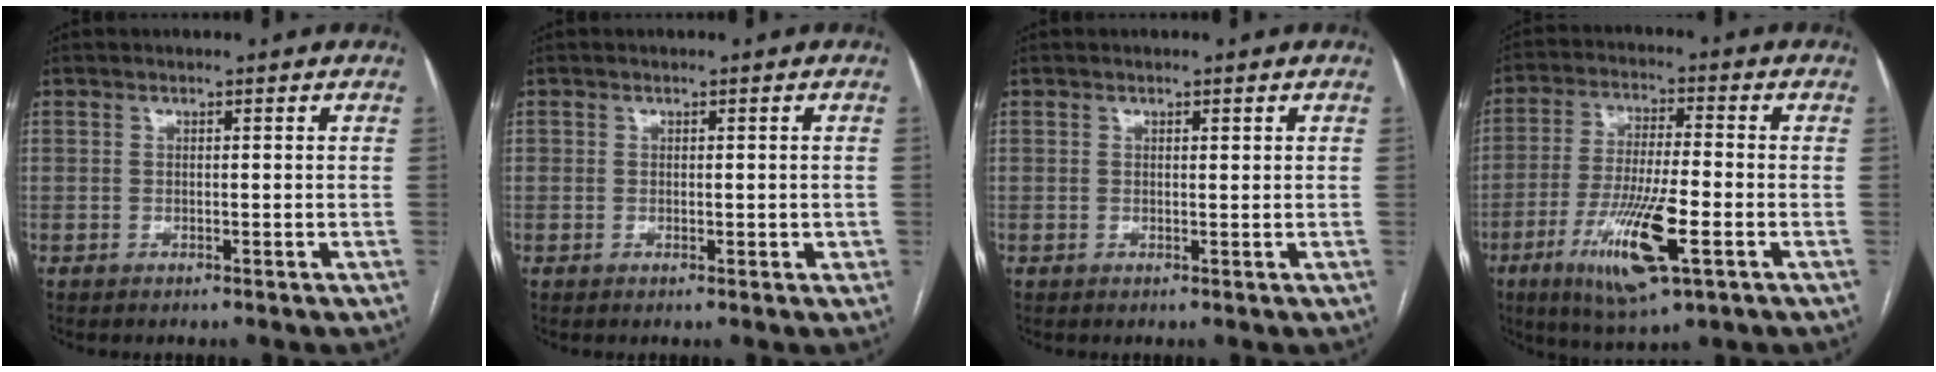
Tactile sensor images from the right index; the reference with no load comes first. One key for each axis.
{"total": 1.6, "fx": -0.1, "fy": 1.0, "fz": 1.2, "tx": -0.015, "ty": 0.004, "tz": 0.001}
{"total": 0.6, "fx": 0.3, "fy": 0.2, "fz": 0.5, "tx": -0.009, "ty": -0.001, "tz": 0.005}
{"total": 13.4, "fx": -5.3, "fy": 2.0, "fz": 12.1, "tx": -0.235, "ty": -0.023, "tz": -0.089}